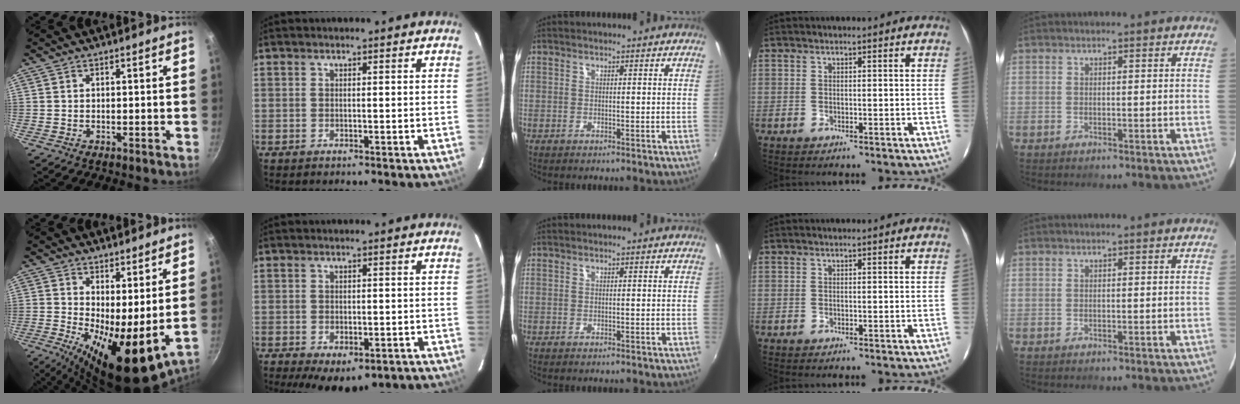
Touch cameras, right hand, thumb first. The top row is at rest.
{"thumb": {"total": 13.7, "force": [1.1, 4.9, 12.7], "torque": [-0.179, -0.028, 0.023]}, "index": {"total": 9.0, "force": [-5.1, 4.7, 5.7], "torque": [-0.108, -0.027, -0.062]}}